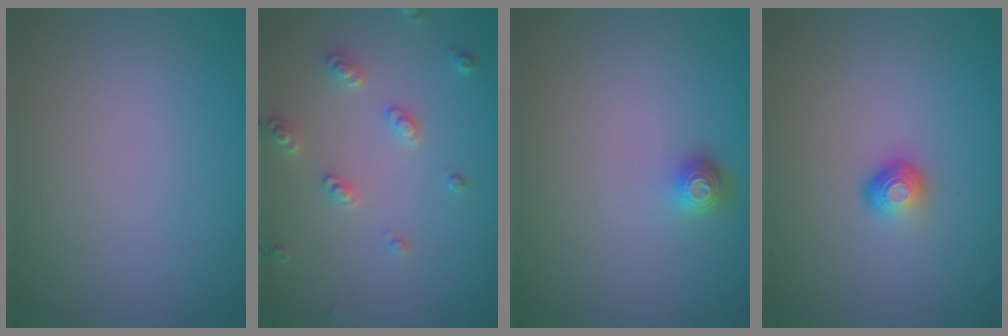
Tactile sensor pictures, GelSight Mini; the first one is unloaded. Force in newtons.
{"total": 2.5, "press": 2.4, "slide": 0.7}
{"total": 1.6, "press": 1.1, "slide": 1.0}
{"total": 1.7, "press": 1.1, "slide": 1.3}